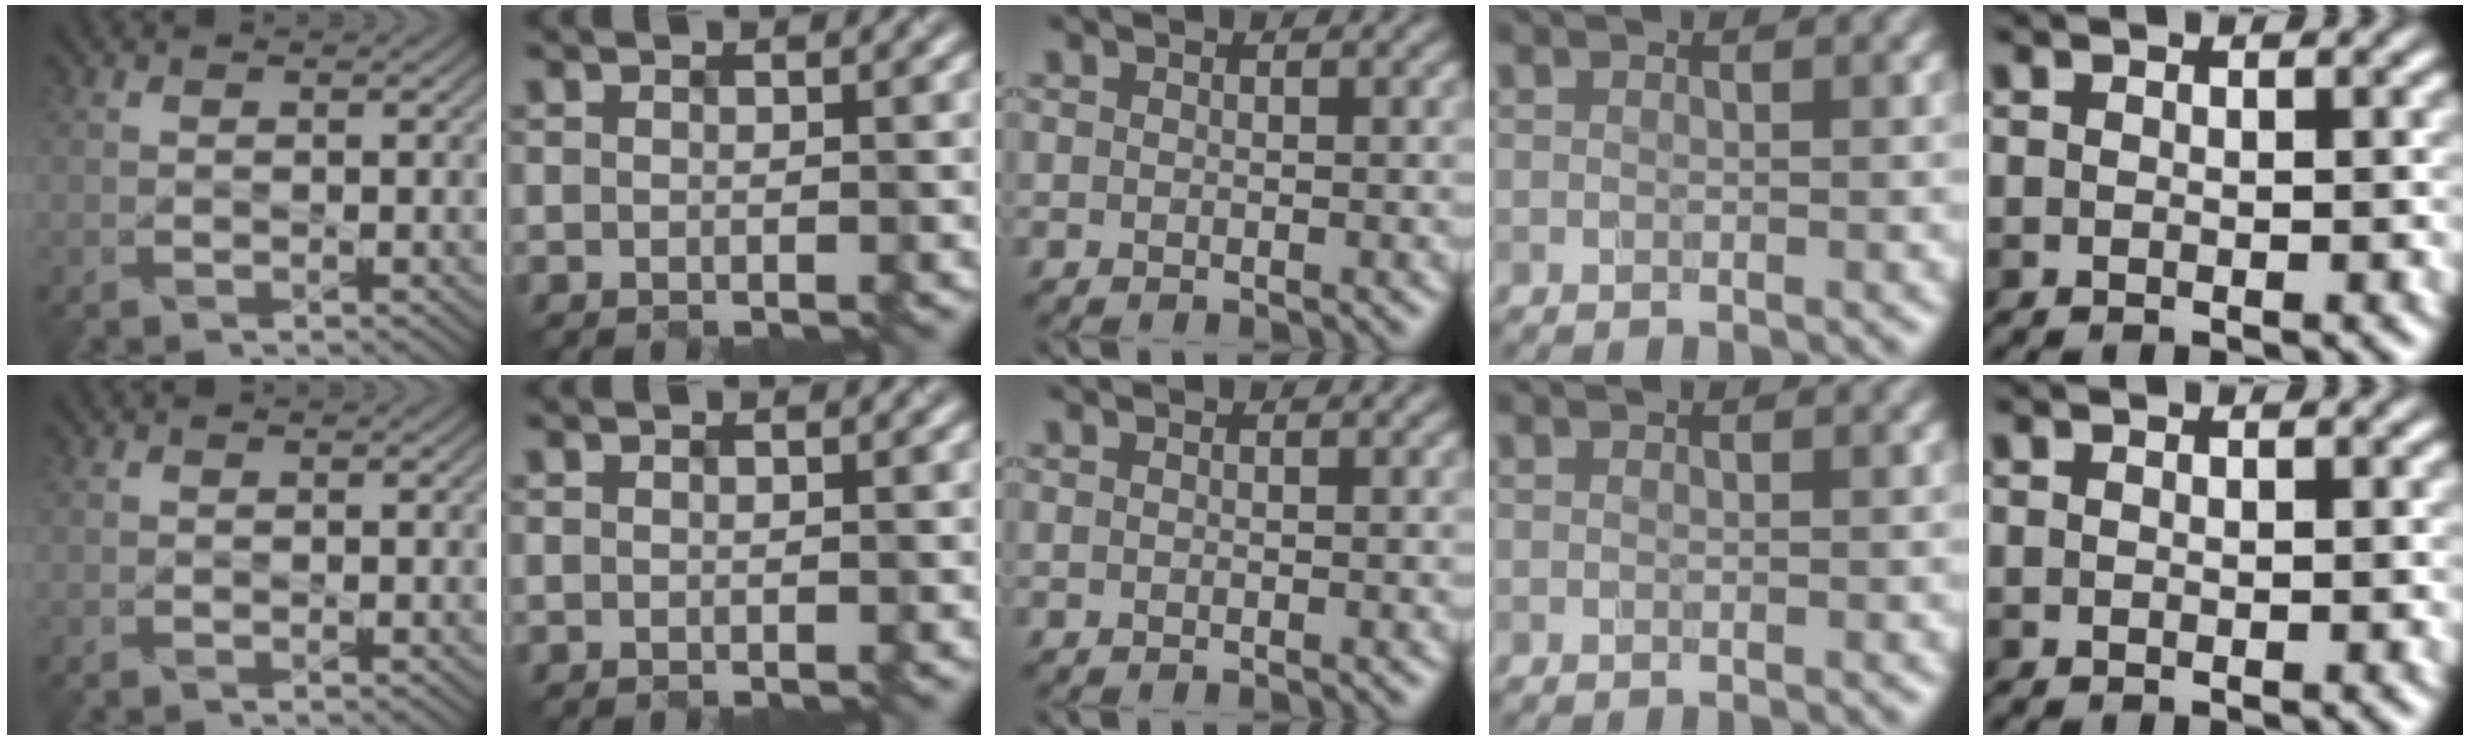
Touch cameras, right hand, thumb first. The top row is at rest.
{}